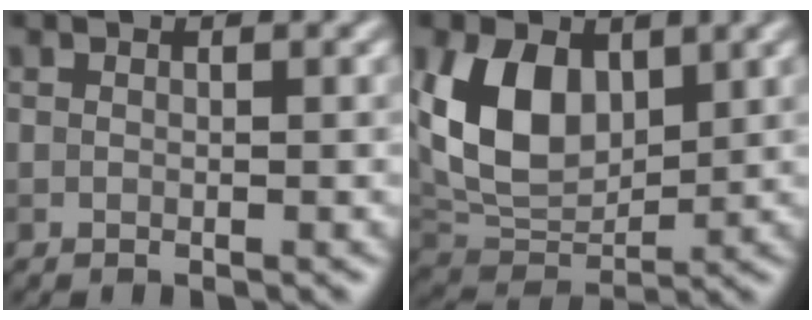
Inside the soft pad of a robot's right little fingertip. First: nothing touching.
{"total": 8.2, "force": [2.2, 5.4, 5.8], "torque": [-0.117, -0.007, 0.042]}